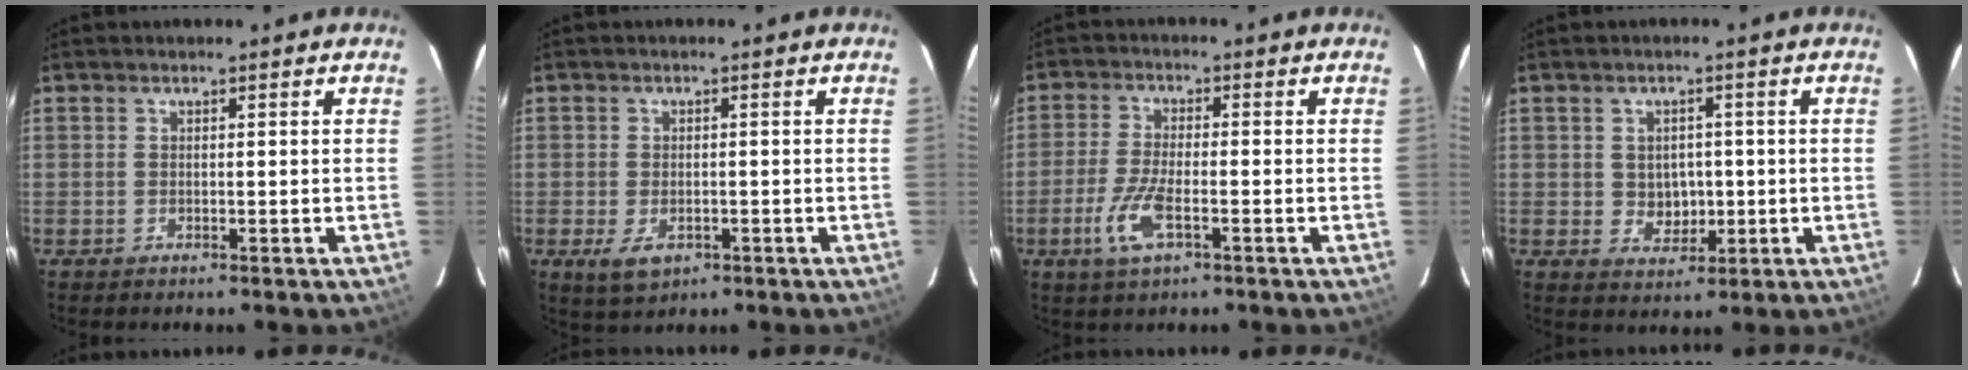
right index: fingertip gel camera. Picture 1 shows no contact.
{"total": 4.8, "force": [-2.0, 2.8, 3.4], "torque": [-0.073, -0.012, -0.028]}
{"total": 7.2, "force": [-3.0, 2.1, 6.1], "torque": [-0.138, -0.007, -0.061]}
{"total": 4.4, "force": [-0.1, 3.9, 2.0], "torque": [-0.036, 0.007, 0.007]}